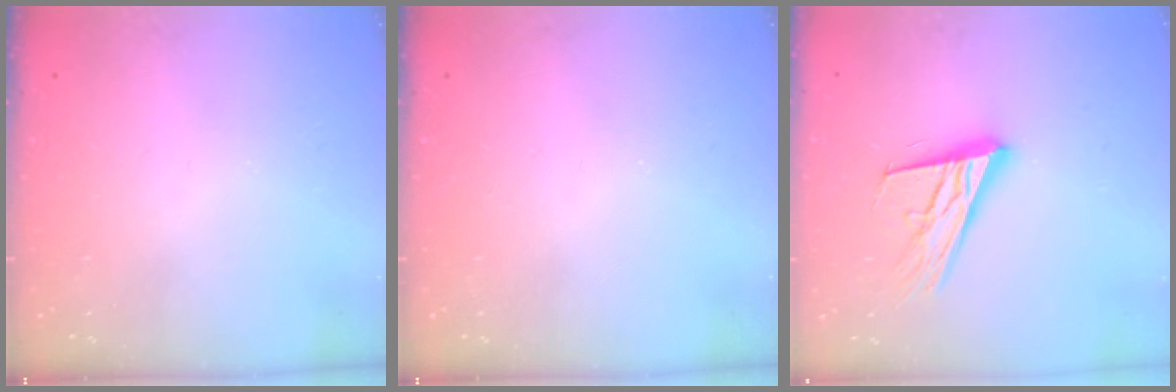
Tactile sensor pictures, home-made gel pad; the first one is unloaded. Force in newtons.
{"total": 0.0}
{"total": 18.0, "press": 17.5, "slide": 3.9}